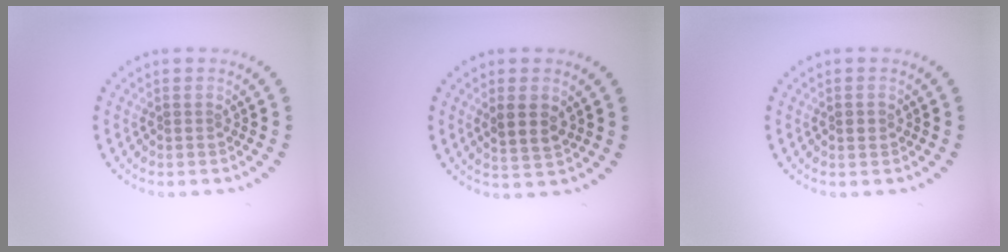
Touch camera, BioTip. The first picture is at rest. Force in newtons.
{"total": 2.7, "press": 2.5, "slide": 0.9}
{"total": 1.0, "press": 1.0, "slide": 0.0}